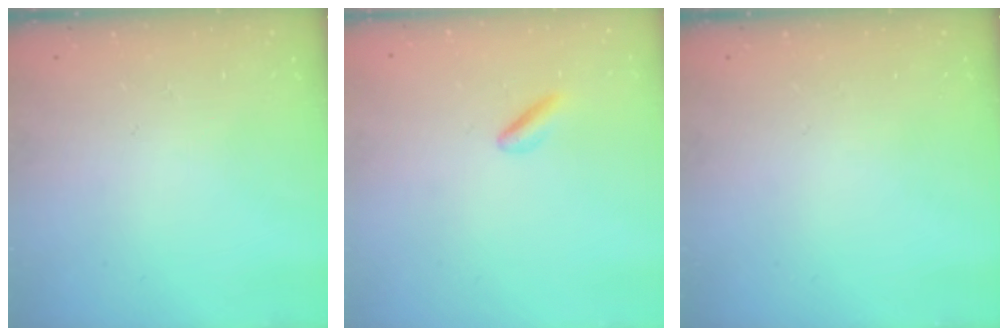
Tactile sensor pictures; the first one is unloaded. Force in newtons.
{"total": 1.2, "press": 1.1, "slide": 0.6}
{"total": 0.0}